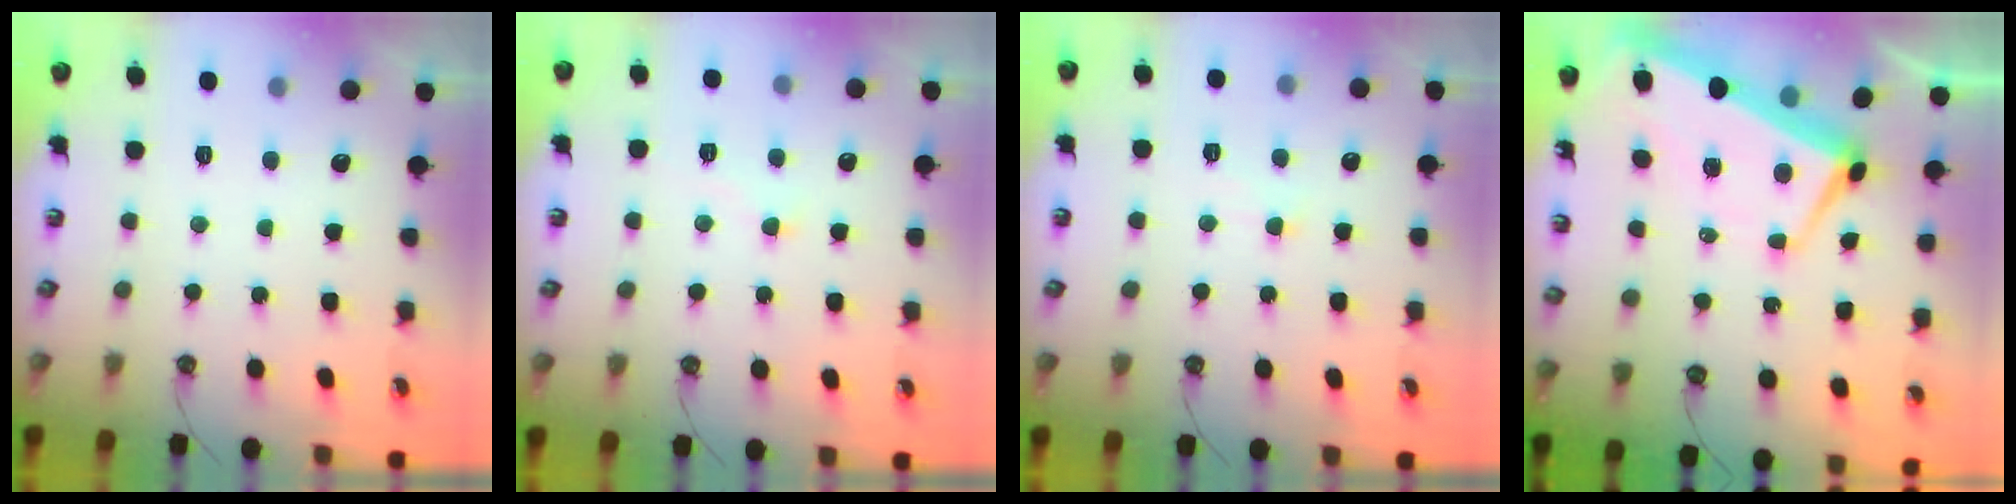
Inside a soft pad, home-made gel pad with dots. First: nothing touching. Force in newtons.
{"total": 2.5, "press": 2.4, "slide": 0.7}
{"total": 0.8, "press": 0.6, "slide": 0.5}
{"total": 1.6, "press": 0.9, "slide": 1.3}